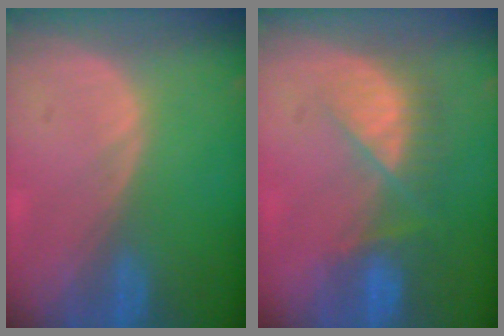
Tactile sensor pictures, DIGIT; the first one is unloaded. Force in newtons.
{"total": 7.5, "press": 6.7, "slide": 3.4}